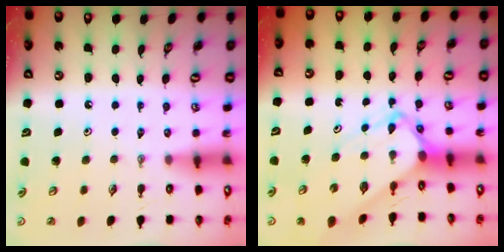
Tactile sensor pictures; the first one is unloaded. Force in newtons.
{"total": 5.1, "press": 5.0, "slide": 0.6}